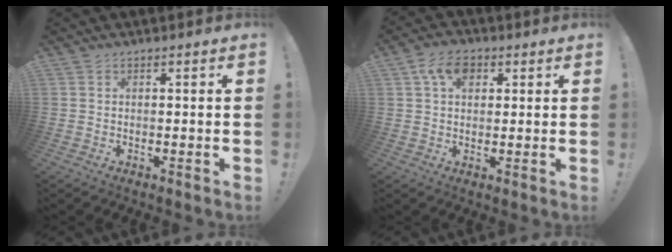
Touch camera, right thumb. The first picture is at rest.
{"total": 7.6, "force": [2.5, 5.2, 4.8], "torque": [-0.084, 0.008, 0.049]}